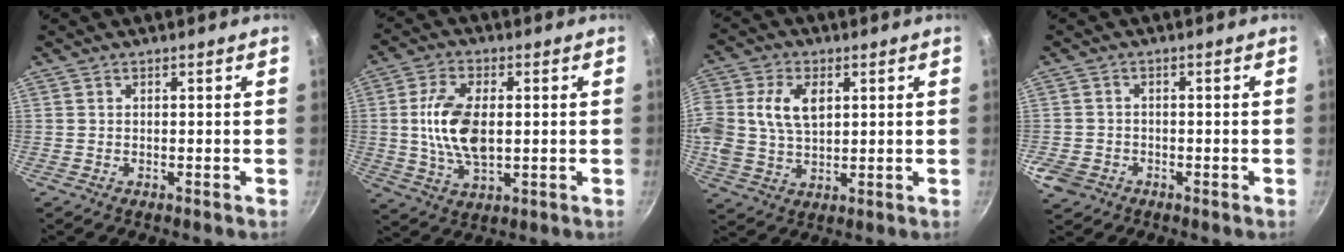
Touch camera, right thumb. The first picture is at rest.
{"total": 12.0, "force": [0.7, 6.3, 10.2], "torque": [-0.199, -0.003, 0.018]}
{"total": 13.0, "force": [3.0, 8.5, 9.4], "torque": [-0.201, 0.001, 0.060]}
{"total": 4.2, "force": [-2.1, 3.4, 1.4], "torque": [-0.027, 0.009, -0.032]}